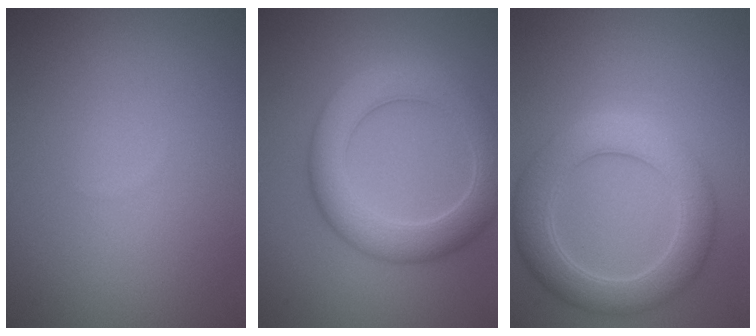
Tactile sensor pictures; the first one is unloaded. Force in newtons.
{"total": 6.4, "press": 6.4, "slide": 0.3}
{"total": 5.8, "press": 5.8, "slide": 0.2}